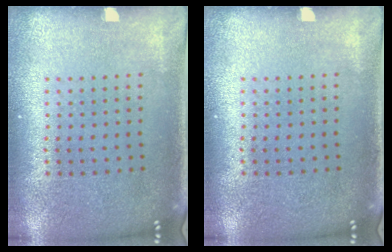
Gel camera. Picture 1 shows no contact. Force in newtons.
{"total": 0.0}